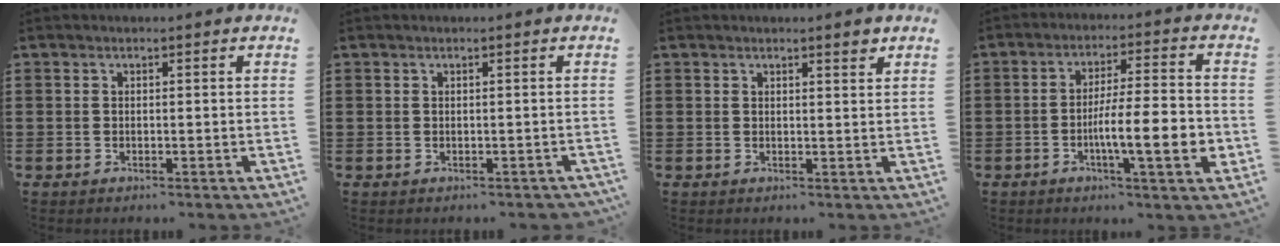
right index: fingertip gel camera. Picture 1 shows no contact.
{"total": 0.6, "force": [-0.2, 0.5, 0.0], "torque": [-0.002, 0.001, -0.006]}
{"total": 1.8, "force": [1.4, 0.2, 1.0], "torque": [-0.013, 0.000, 0.023]}
{"total": 10.3, "force": [-2.9, 1.8, 9.8], "torque": [-0.152, -0.007, -0.054]}